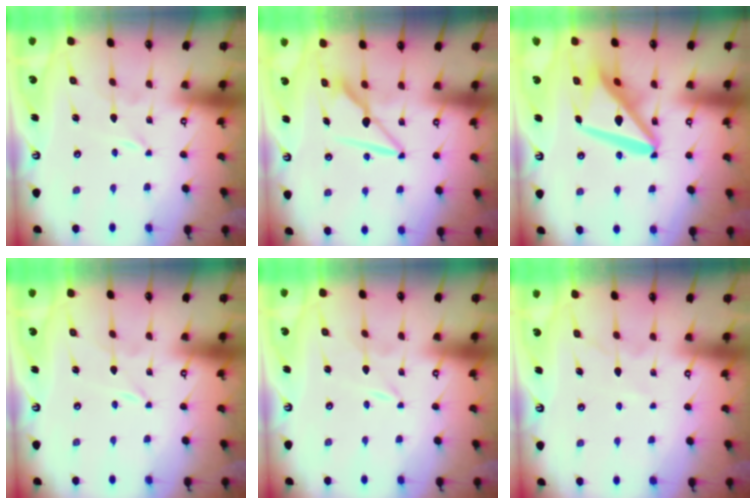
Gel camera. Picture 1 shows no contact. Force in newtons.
{"total": 7.9, "press": 7.9, "slide": 0.2}
{"total": 15.9, "press": 15.9, "slide": 1.6}
{"total": 0.0}
{"total": 0.0}
{"total": 5.6, "press": 5.6, "slide": 0.6}